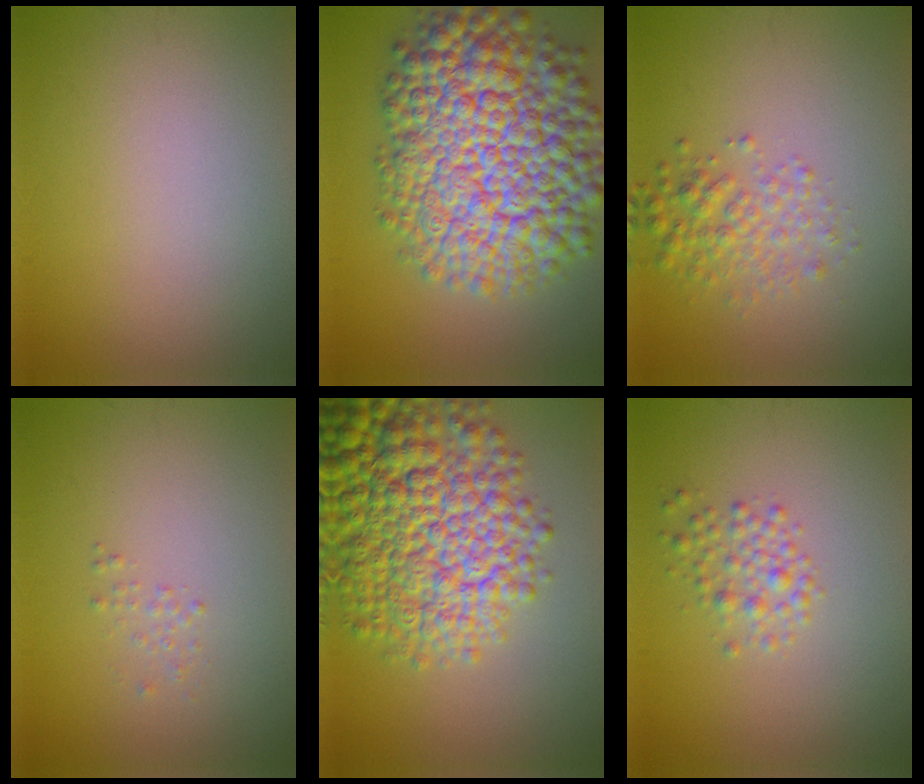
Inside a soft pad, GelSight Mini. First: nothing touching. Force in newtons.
{"total": 15.7, "press": 15.7, "slide": 0.6}
{"total": 2.8, "press": 2.8, "slide": 0.0}
{"total": 0.6, "press": 0.6, "slide": 0.1}
{"total": 12.2, "press": 12.2, "slide": 0.4}
{"total": 2.1, "press": 2.1, "slide": 0.1}